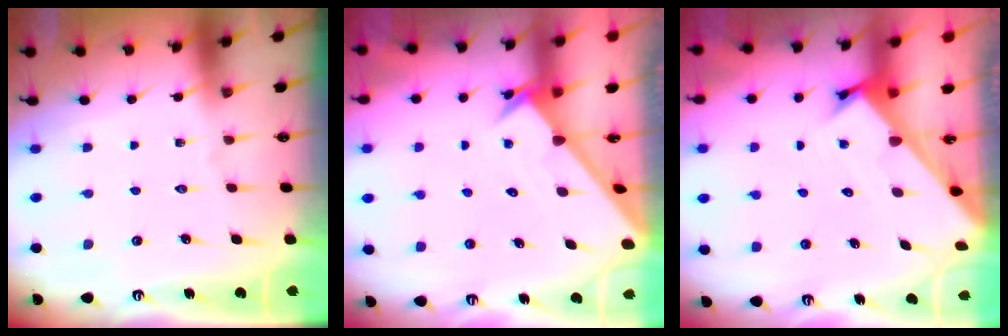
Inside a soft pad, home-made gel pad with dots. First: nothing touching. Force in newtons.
{"total": 2.2, "press": 2.2, "slide": 0.1}
{"total": 2.5, "press": 2.5, "slide": 0.3}